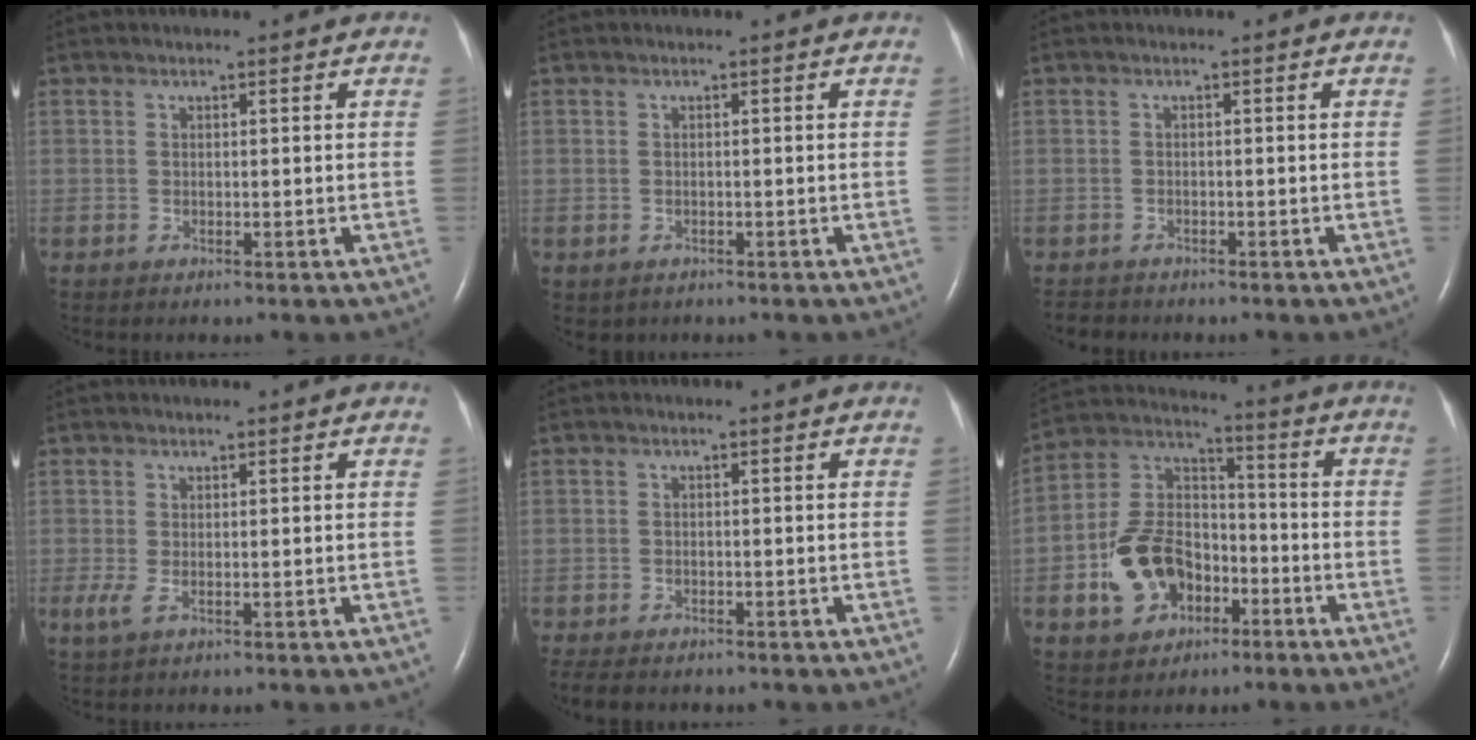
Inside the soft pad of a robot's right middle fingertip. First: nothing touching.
{"total": 1.1, "force": [-0.5, 0.9, 0.3], "torque": [-0.008, 0.002, 0.001]}
{"total": 1.9, "force": [-1.8, 0.7, 0.0], "torque": [-0.001, -0.004, -0.028]}
{"total": 1.7, "force": [-0.3, 0.4, 1.6], "torque": [-0.040, -0.006, -0.003]}
{"total": 4.7, "force": [-3.9, 1.7, 2.1], "torque": [-0.033, -0.010, -0.056]}
{"total": 12.4, "force": [-4.5, 8.6, 7.6], "torque": [-0.169, 0.027, -0.074]}